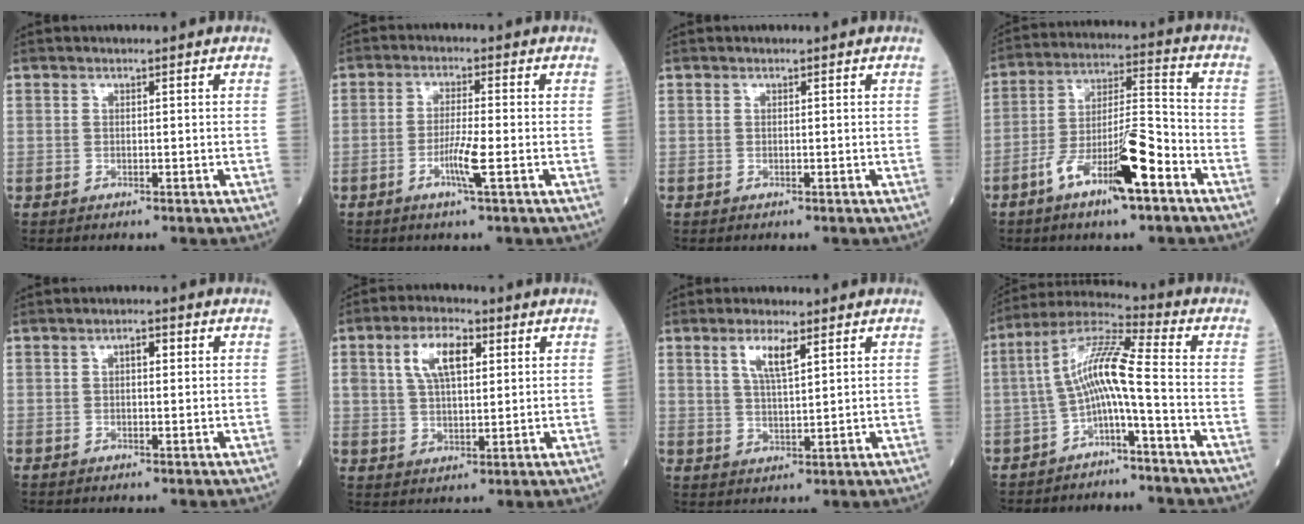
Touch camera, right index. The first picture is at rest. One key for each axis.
{"total": 4.5, "fx": -1.7, "fy": -0.4, "fz": 4.2, "tx": -0.083, "ty": -0.008, "tz": -0.036}
{"total": 0.0}
{"total": 12.8, "fx": -6.7, "fy": 1.9, "fz": 10.8, "tx": -0.195, "ty": 0.003, "tz": -0.118}
{"total": 1.9, "fx": 0.4, "fy": 0.8, "fz": 1.7, "tx": -0.027, "ty": 0.007, "tz": 0.006}
{"total": 8.0, "fx": 2.8, "fy": 3.5, "fz": 6.6, "tx": -0.129, "ty": 0.015, "tz": 0.054}
{"total": 5.0, "fx": 2.5, "fy": 1.0, "fz": 4.2, "tx": -0.084, "ty": 0.001, "tz": 0.050}
{"total": 9.0, "fx": -2.3, "fy": 0.3, "fz": 8.7, "tx": -0.166, "ty": 0.034, "tz": -0.048}